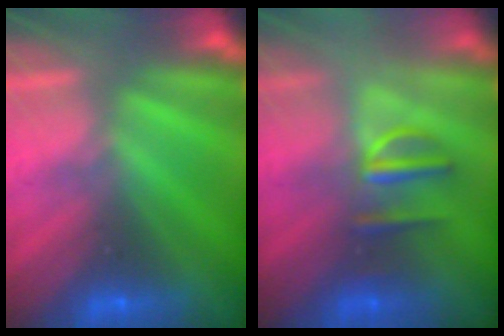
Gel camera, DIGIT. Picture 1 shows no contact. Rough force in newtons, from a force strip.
{"total": 2.8}